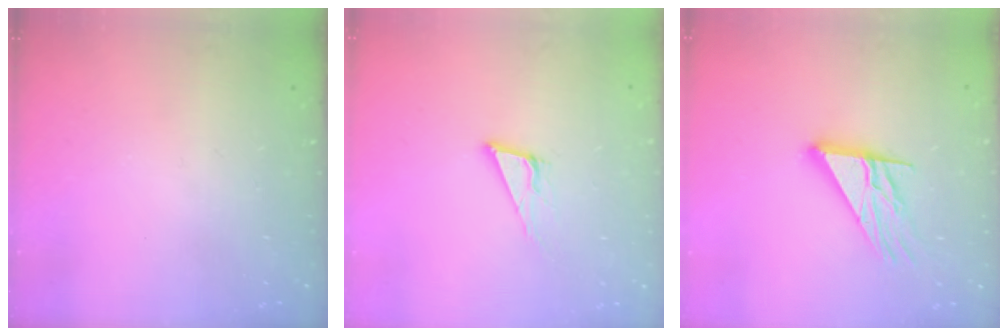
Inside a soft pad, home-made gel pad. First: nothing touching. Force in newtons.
{"total": 9.8, "press": 9.2, "slide": 3.3}
{"total": 13.6, "press": 13.5, "slide": 1.3}